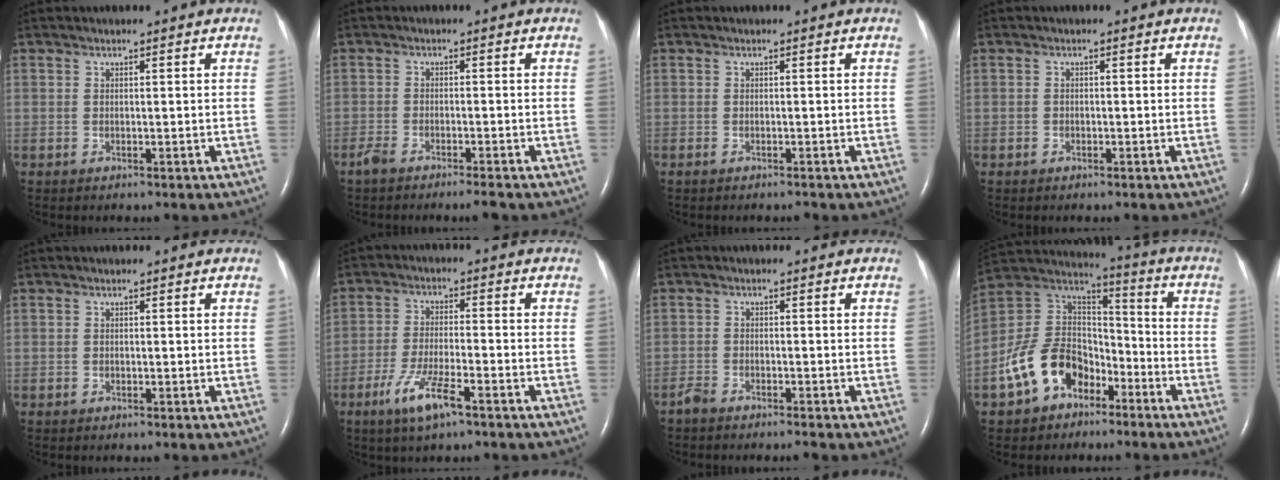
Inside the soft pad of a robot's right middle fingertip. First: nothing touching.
{"total": 3.7, "force": [-3.0, 0.3, 2.1], "torque": [-0.042, -0.007, -0.055]}
{"total": 0.7, "force": [-0.6, 0.1, 0.3], "torque": [-0.010, -0.002, -0.009]}
{"total": 0.7, "force": [-0.4, 0.6, 0.1], "torque": [-0.004, 0.003, -0.009]}
{"total": 0.0}
{"total": 7.4, "force": [-4.4, 1.1, 5.8], "torque": [-0.124, -0.011, -0.080]}
{"total": 2.8, "force": [-2.5, 0.3, 1.1], "torque": [-0.024, -0.006, -0.047]}
{"total": 13.1, "force": [-6.9, 8.7, 6.9], "torque": [-0.162, 0.027, -0.131]}